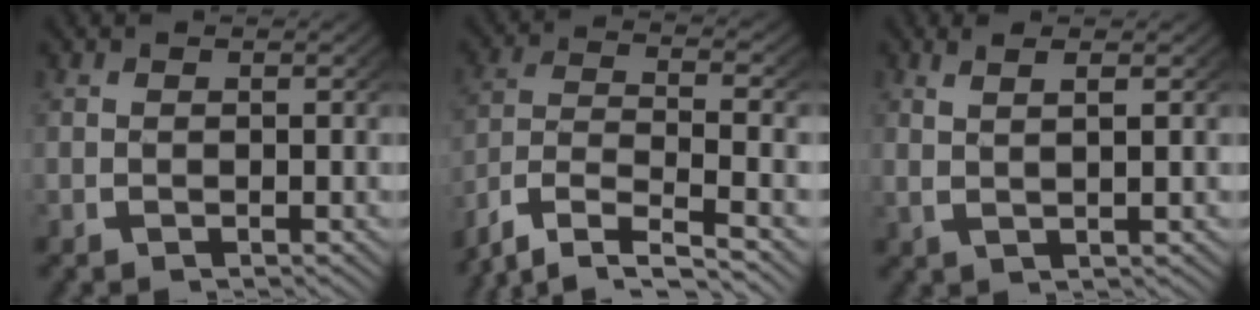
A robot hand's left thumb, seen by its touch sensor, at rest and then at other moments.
{"total": 10.6, "force": [-4.3, 6.7, 7.0], "torque": [-0.174, -0.043, -0.054]}
{"total": 2.8, "force": [1.4, 0.4, 2.3], "torque": [-0.045, 0.001, 0.032]}